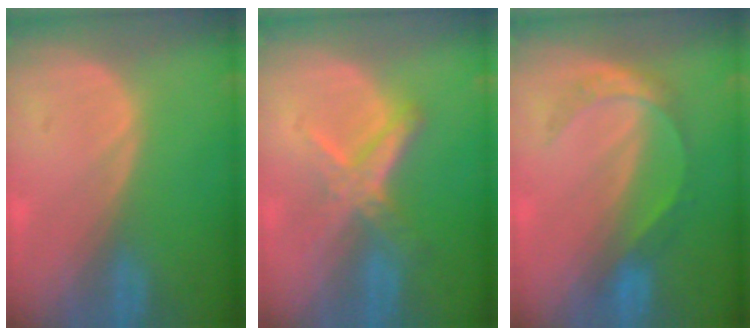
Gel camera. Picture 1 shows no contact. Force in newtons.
{"total": 6.0, "press": 5.4, "slide": 2.5}
{"total": 4.5, "press": 4.5, "slide": 0.2}